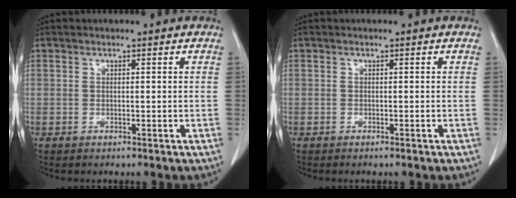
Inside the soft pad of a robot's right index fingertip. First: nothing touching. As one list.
[{"total": 0.6, "force": [-0.5, 0.0, 0.3], "torque": [-0.007, -0.002, -0.007]}]